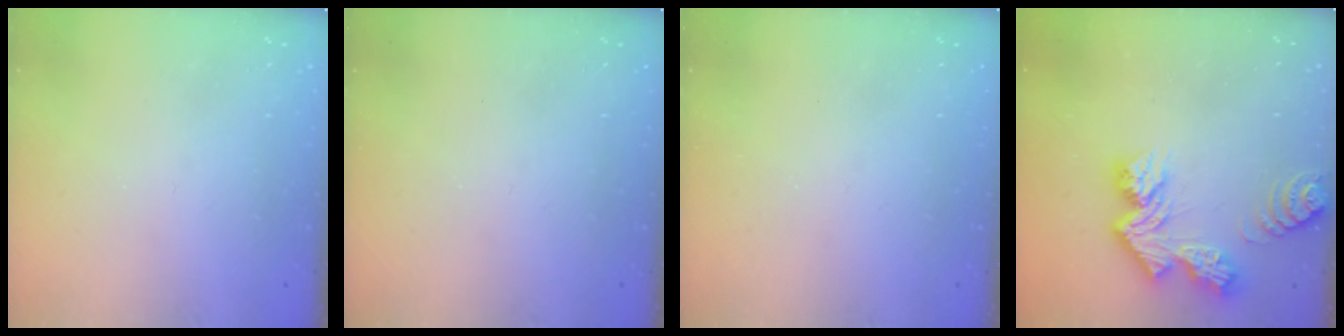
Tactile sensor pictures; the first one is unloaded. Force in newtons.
{"total": 0.0}
{"total": 0.0}
{"total": 12.2, "press": 12.1, "slide": 1.0}